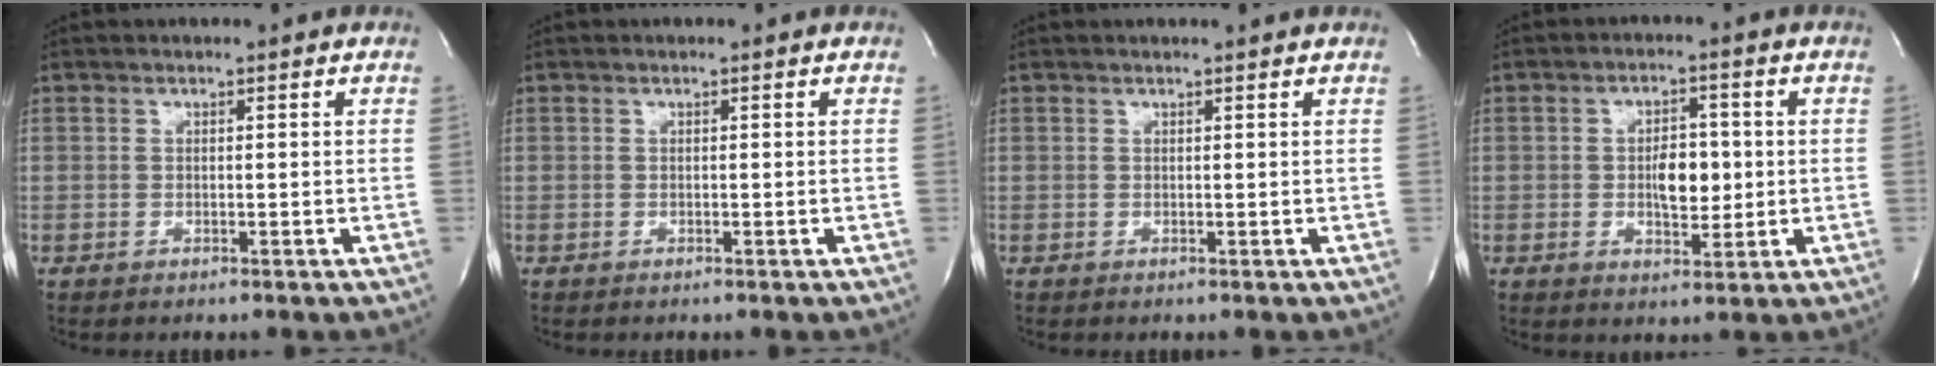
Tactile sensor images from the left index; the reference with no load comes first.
{"total": 0.0}
{"total": 1.8, "force": [1.7, -0.3, 0.4], "torque": [-0.010, 0.003, 0.019]}
{"total": 5.4, "force": [-0.1, 2.7, 4.7], "torque": [-0.074, 0.003, 0.003]}